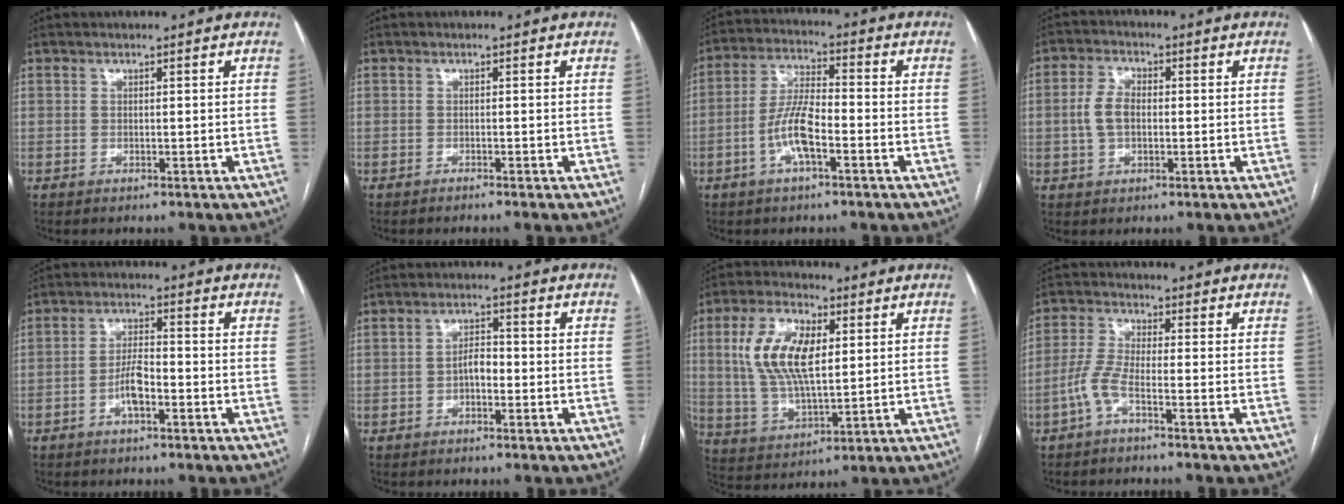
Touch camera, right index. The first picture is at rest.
{"total": 1.2, "force": [-1.0, -0.3, 0.6], "torque": [-0.007, 0.003, -0.012]}
{"total": 8.0, "force": [-2.9, 2.1, 7.2], "torque": [-0.151, 0.008, -0.056]}
{"total": 5.2, "force": [-0.2, 3.0, 4.2], "torque": [-0.094, 0.014, -0.004]}
{"total": 4.5, "force": [-1.9, 1.2, 3.8], "torque": [-0.078, 0.009, -0.036]}
{"total": 2.9, "force": [-0.9, 1.4, 2.4], "torque": [-0.038, 0.008, -0.017]}
{"total": 12.5, "force": [3.0, 5.3, 10.9], "torque": [-0.232, 0.014, 0.059]}
{"total": 4.1, "force": [-2.3, 0.3, 3.4], "torque": [-0.083, 0.009, -0.053]}